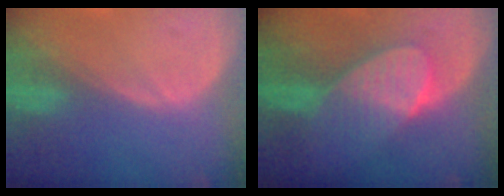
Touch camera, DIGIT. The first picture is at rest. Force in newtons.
{"total": 6.9, "press": 6.9, "slide": 0.4}